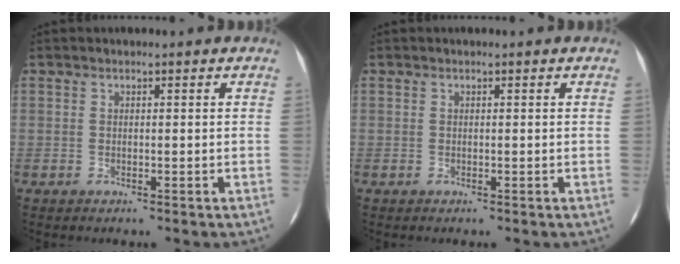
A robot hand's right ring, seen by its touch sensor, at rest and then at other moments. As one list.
[{"total": 0.0}]